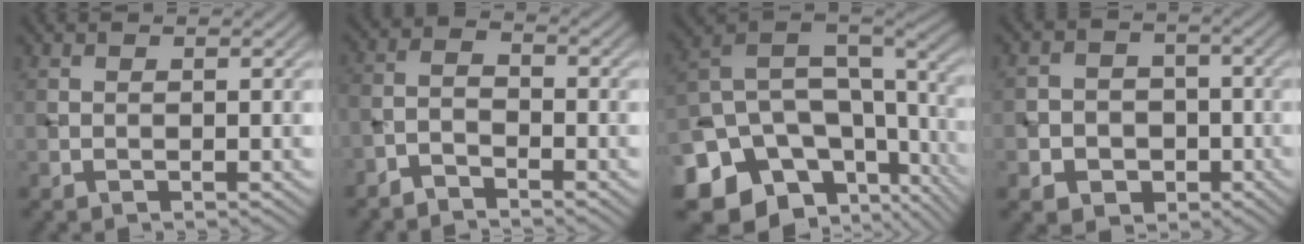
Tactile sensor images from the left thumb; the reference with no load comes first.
{"total": 3.4, "force": [-2.9, 1.0, 1.3], "torque": [-0.028, 0.001, -0.070]}
{"total": 18.7, "force": [-7.3, 13.6, 10.6], "torque": [-0.238, -0.024, -0.079]}
{"total": 6.5, "force": [-2.4, 5.7, 2.0], "torque": [-0.046, -0.003, -0.059]}